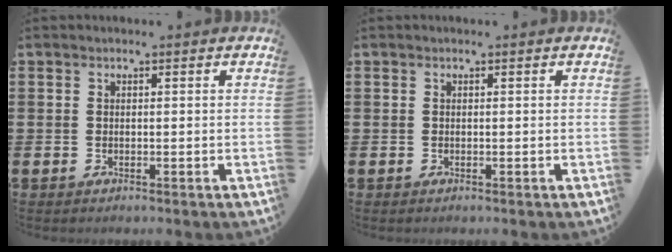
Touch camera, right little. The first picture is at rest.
{"total": 0.0}